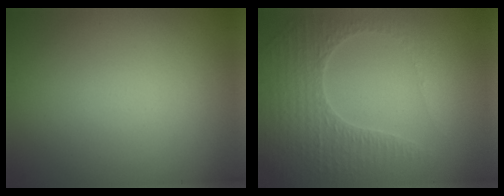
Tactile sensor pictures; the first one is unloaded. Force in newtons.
{"total": 3.4, "press": 3.2, "slide": 1.4}